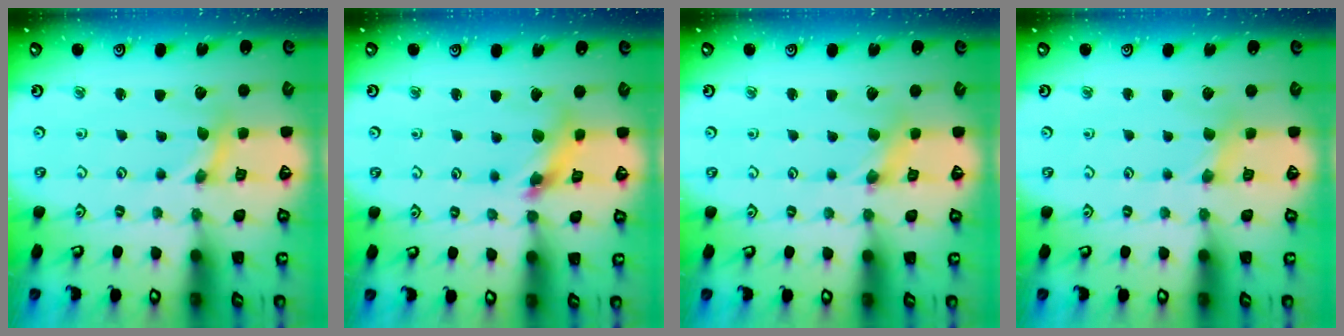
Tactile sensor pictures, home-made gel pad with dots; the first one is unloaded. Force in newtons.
{"total": 8.4, "press": 8.4, "slide": 0.8}
{"total": 1.2, "press": 1.1, "slide": 0.2}
{"total": 1.8, "press": 1.7, "slide": 0.3}